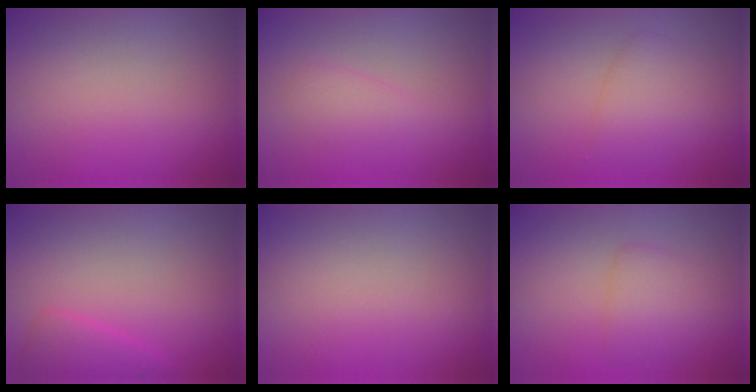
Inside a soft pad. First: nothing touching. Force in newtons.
{"total": 1.4, "press": 1.4, "slide": 0.1}
{"total": 2.5, "press": 2.5, "slide": 0.0}
{"total": 2.2, "press": 2.2, "slide": 0.2}
{"total": 0.0}
{"total": 2.3, "press": 2.3, "slide": 0.1}